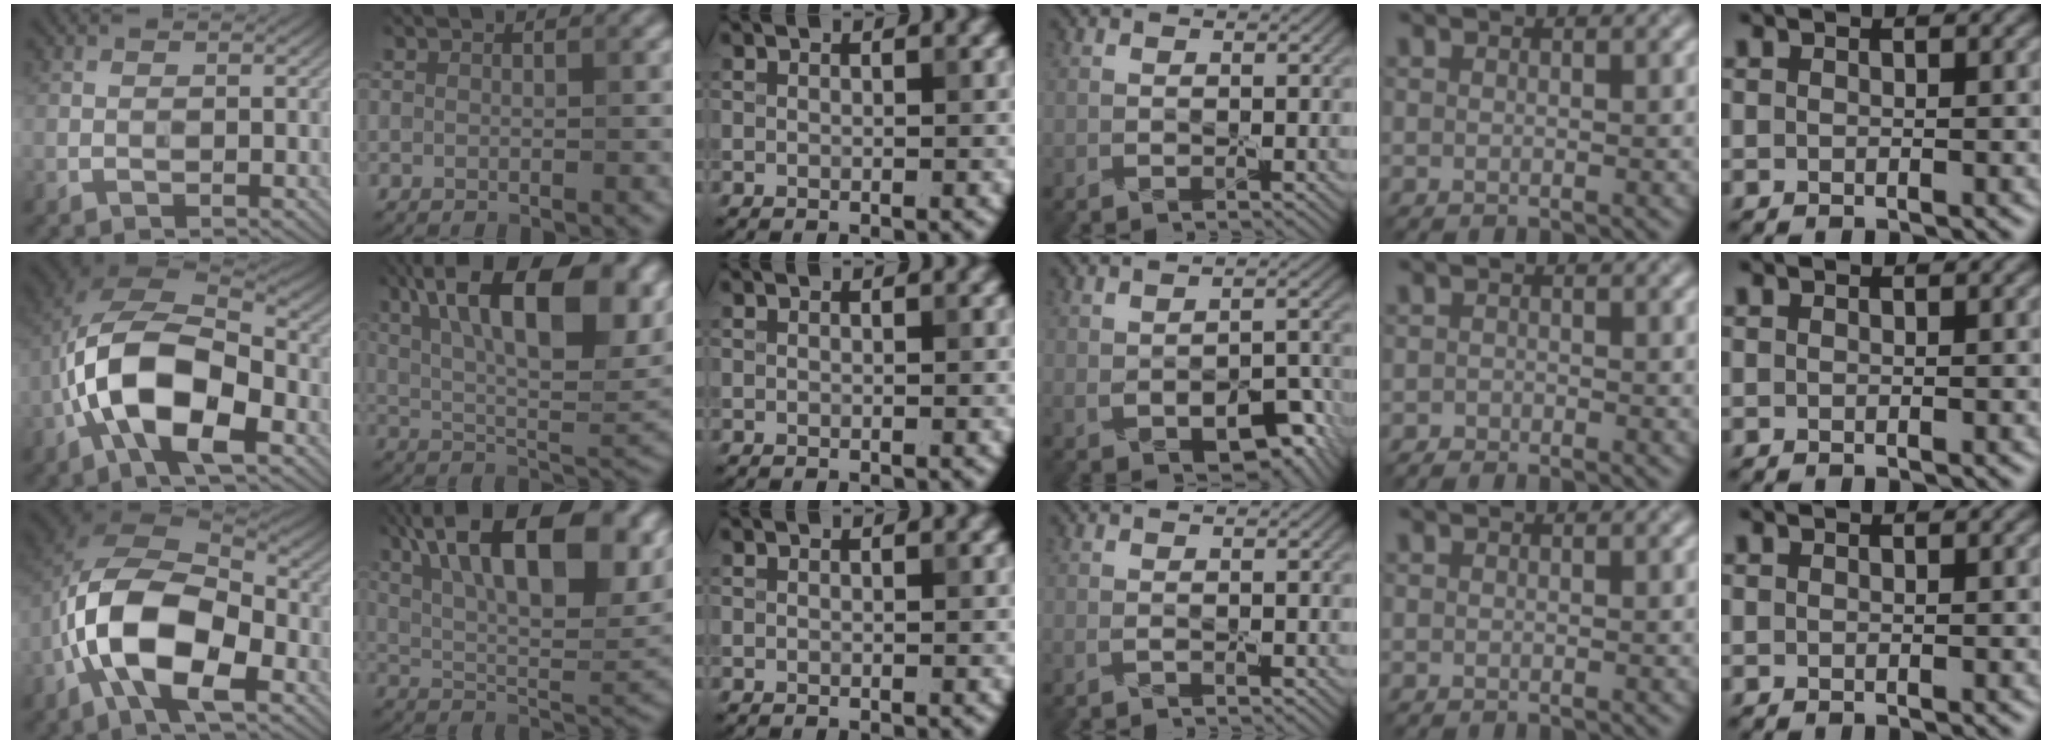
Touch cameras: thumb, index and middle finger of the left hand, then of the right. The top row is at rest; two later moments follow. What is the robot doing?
{"motion": "peel", "object": "shipping label"}